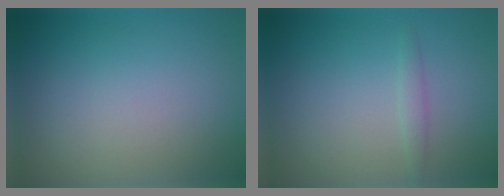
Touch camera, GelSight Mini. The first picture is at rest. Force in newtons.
{"total": 1.0, "press": 1.0, "slide": 0.0}